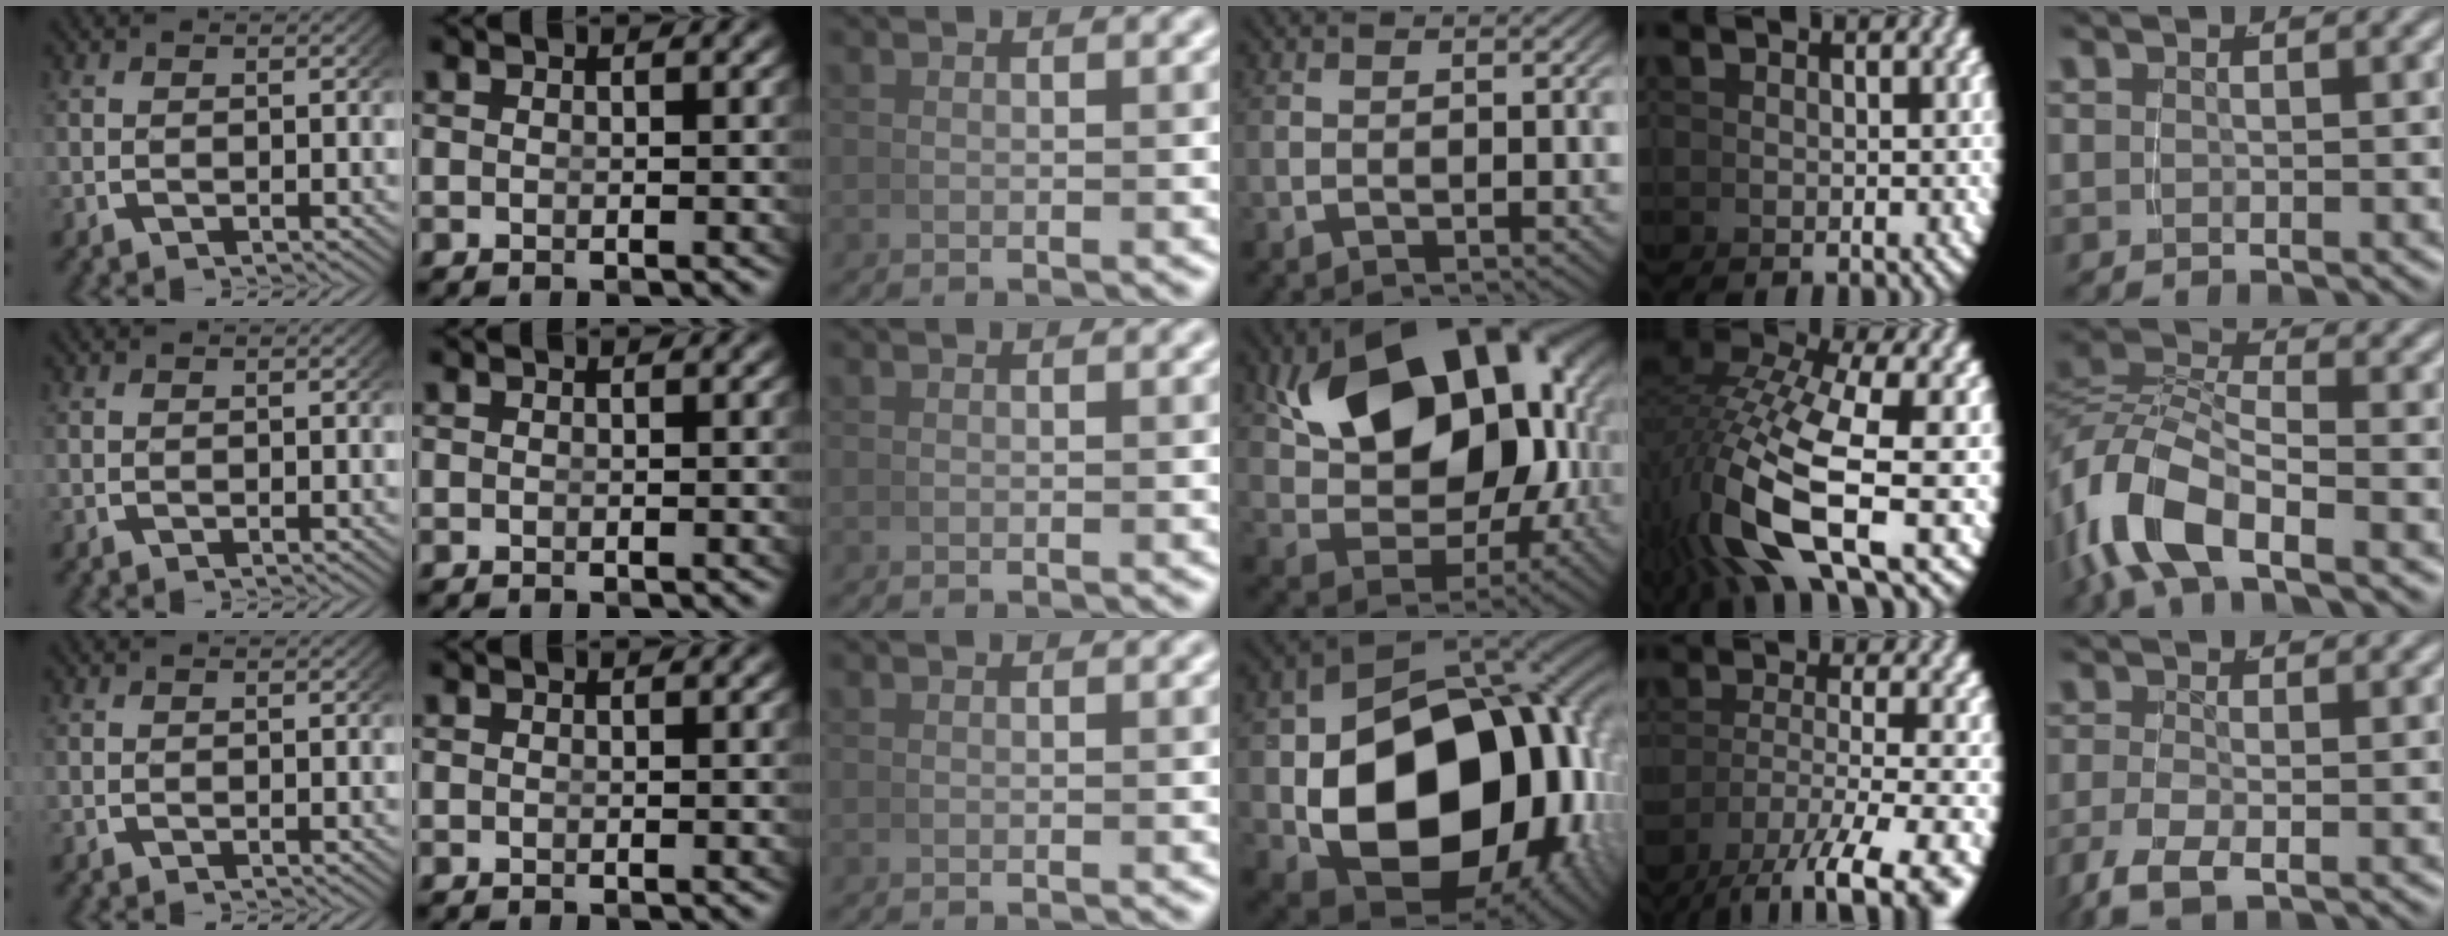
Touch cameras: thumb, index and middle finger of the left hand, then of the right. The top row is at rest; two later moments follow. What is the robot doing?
{"motion": "grasp_and_lifting", "object": "calculator"}